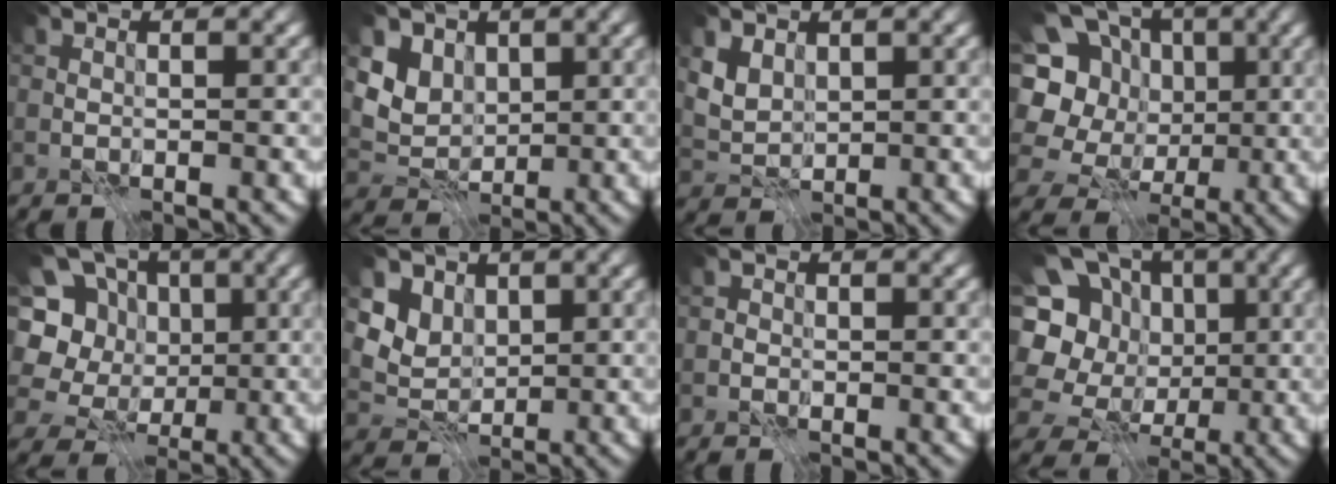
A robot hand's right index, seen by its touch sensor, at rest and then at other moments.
{"total": 5.5, "force": [2.7, 4.4, 2.1], "torque": [-0.059, -0.015, 0.056]}
{"total": 2.9, "force": [1.4, 2.1, 1.4], "torque": [-0.037, -0.006, 0.028]}
{"total": 11.7, "force": [1.5, 10.3, 5.4], "torque": [-0.145, 0.037, -0.002]}
{"total": 9.2, "force": [1.4, 8.1, 4.1], "torque": [-0.105, 0.033, -0.009]}
{"total": 5.0, "force": [2.6, 4.0, 1.8], "torque": [-0.057, -0.018, 0.063]}
{"total": 0.5, "force": [-0.2, 0.5, 0.0], "torque": [0.004, -0.002, -0.006]}
{"total": 12.7, "force": [1.0, 11.2, 6.0], "torque": [-0.155, 0.034, -0.002]}